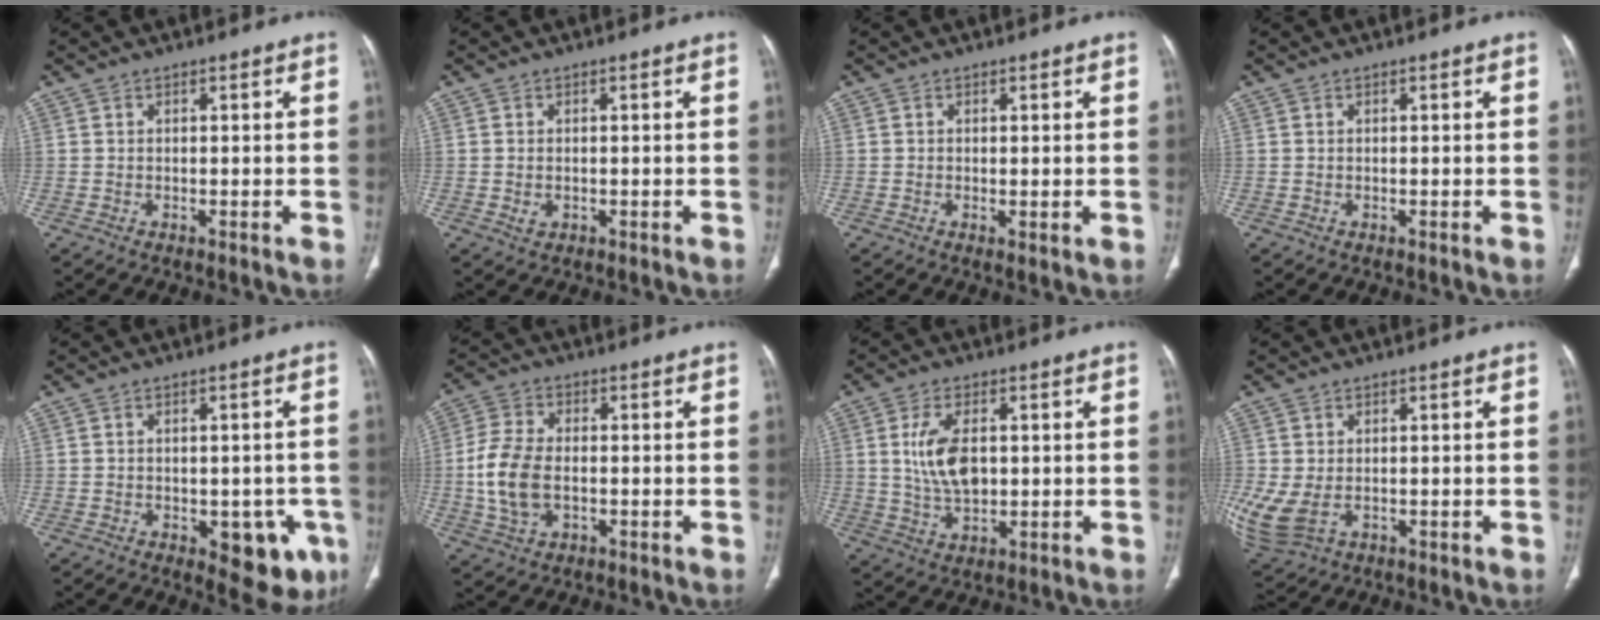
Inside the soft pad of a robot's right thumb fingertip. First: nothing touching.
{"total": 1.7, "force": [-0.2, 1.3, 1.1], "torque": [-0.020, 0.003, 0.001]}
{"total": 1.1, "force": [-0.1, 0.4, 1.0], "torque": [-0.023, -0.007, -0.001]}
{"total": 0.0}
{"total": 10.0, "force": [-3.6, 5.3, 7.6], "torque": [-0.054, 0.002, -0.036]}
{"total": 10.1, "force": [-1.2, 6.4, 7.8], "torque": [-0.164, 0.009, -0.024]}
{"total": 8.9, "force": [1.2, 5.0, 7.2], "torque": [-0.136, -0.005, 0.030]}
{"total": 9.6, "force": [-1.3, 6.8, 6.7], "torque": [-0.181, -0.009, -0.005]}